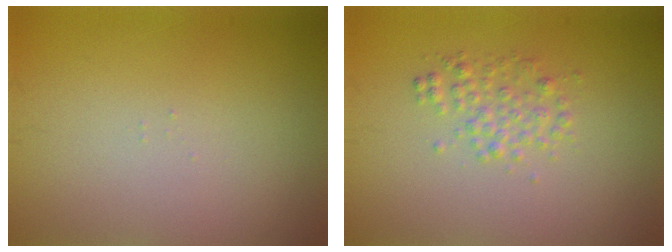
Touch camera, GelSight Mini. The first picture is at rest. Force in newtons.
{"total": 2.0, "press": 2.0, "slide": 0.1}